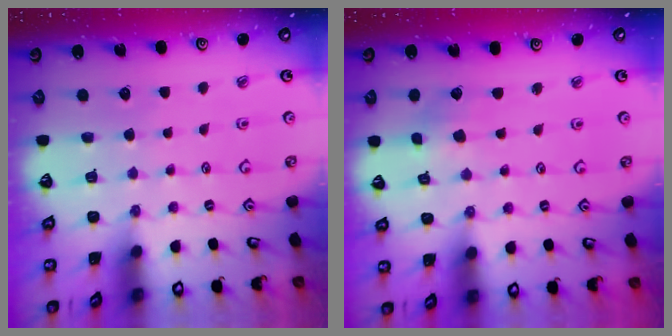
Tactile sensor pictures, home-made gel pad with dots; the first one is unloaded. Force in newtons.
{"total": 2.9, "press": 2.9, "slide": 0.2}